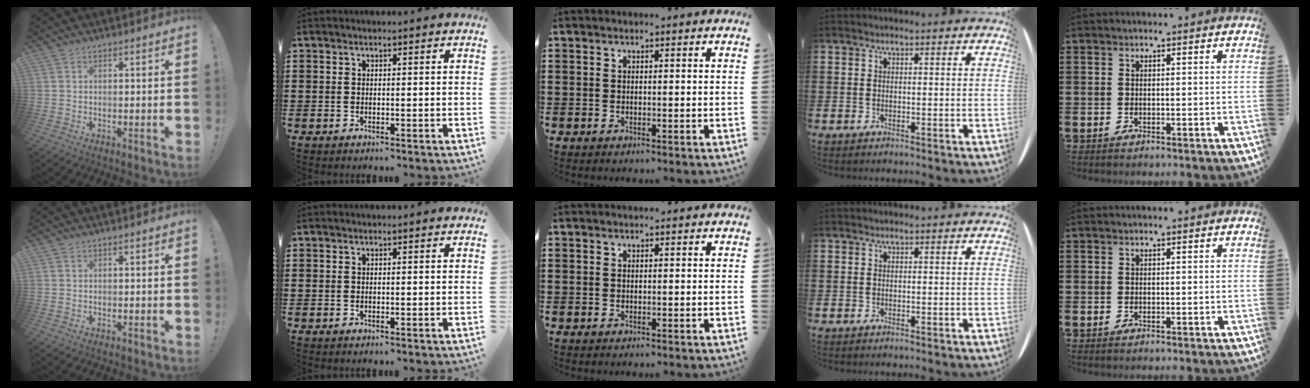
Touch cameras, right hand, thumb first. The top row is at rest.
{}